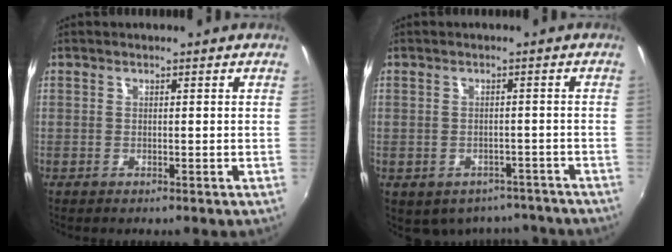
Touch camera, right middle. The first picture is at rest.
{"total": 11.3, "force": [-7.3, 7.5, 4.4], "torque": [-0.102, -0.007, -0.082]}